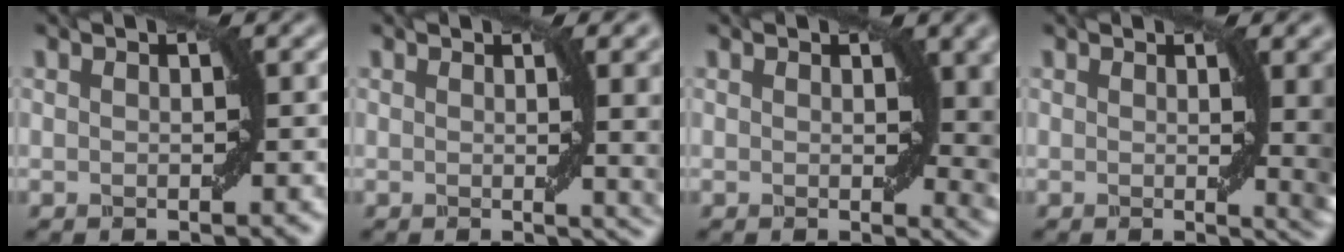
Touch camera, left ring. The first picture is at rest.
{"total": 7.7, "force": [0.8, 2.5, 7.2], "torque": [-0.052, 0.005, 0.012]}
{"total": 4.6, "force": [1.1, 2.3, 3.8], "torque": [-0.031, -0.007, 0.018]}
{"total": 5.9, "force": [0.6, 1.6, 5.6], "torque": [-0.050, -0.004, 0.011]}